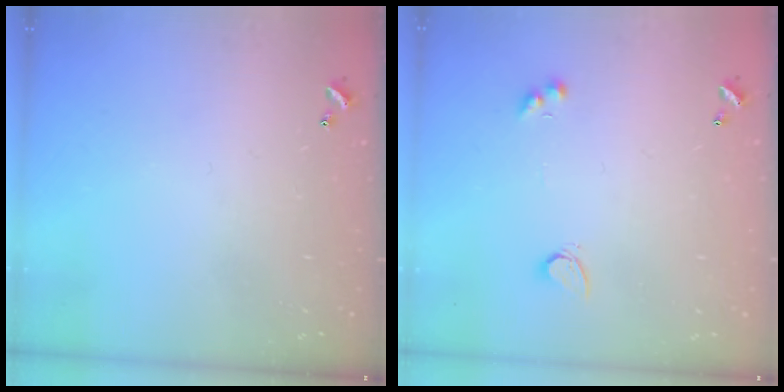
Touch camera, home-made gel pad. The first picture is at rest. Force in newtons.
{"total": 3.3, "press": 2.8, "slide": 1.7}